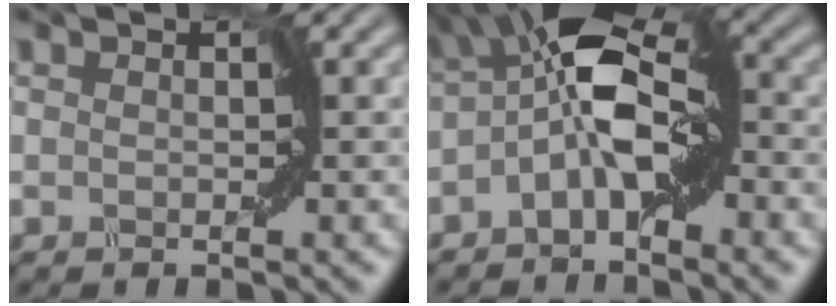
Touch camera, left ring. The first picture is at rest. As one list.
[{"total": 6.0, "force": [-0.8, 2.3, 5.5], "torque": [-0.118, 0.015, -0.021]}]